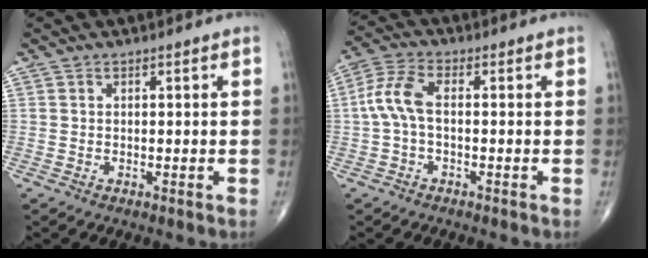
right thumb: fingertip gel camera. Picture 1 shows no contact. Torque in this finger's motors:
{"motor_torque": [-0.16, 0.35, 0.83, -0.15, 0.07]}